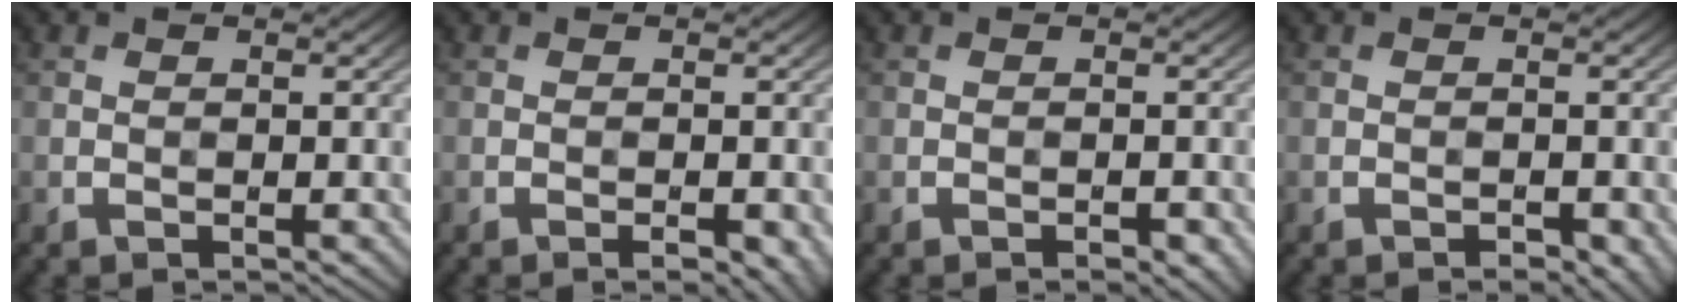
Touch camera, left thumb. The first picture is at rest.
{"total": 2.1, "force": [-1.0, 0.4, 1.8], "torque": [-0.025, 0.004, -0.014]}
{"total": 1.5, "force": [-1.0, 0.4, 1.1], "torque": [-0.015, 0.003, -0.012]}
{"total": 1.4, "force": [-0.9, 0.5, 0.9], "torque": [-0.010, 0.002, -0.012]}